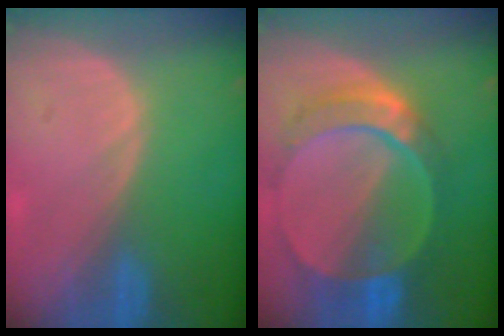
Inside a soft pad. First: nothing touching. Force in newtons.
{"total": 9.3, "press": 8.1, "slide": 4.6}